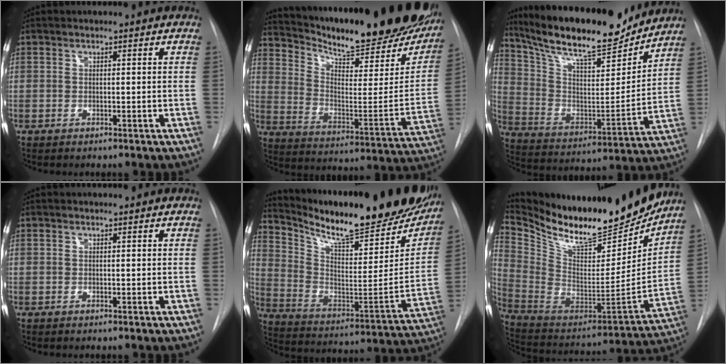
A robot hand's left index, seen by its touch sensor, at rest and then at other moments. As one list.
[{"total": 31.2, "force": [26.1, 6.2, 16.0], "torque": [-0.258, -0.076, 0.350]}, {"total": 21.1, "force": [18.5, 3.5, 9.6], "torque": [-0.176, -0.008, 0.305]}, {"total": 0.0}, {"total": 30.0, "force": [24.8, 5.7, 15.9], "torque": [-0.260, -0.060, 0.350]}, {"total": 24.6, "force": [21.5, 5.7, 10.5], "torque": [-0.196, -0.047, 0.345]}]